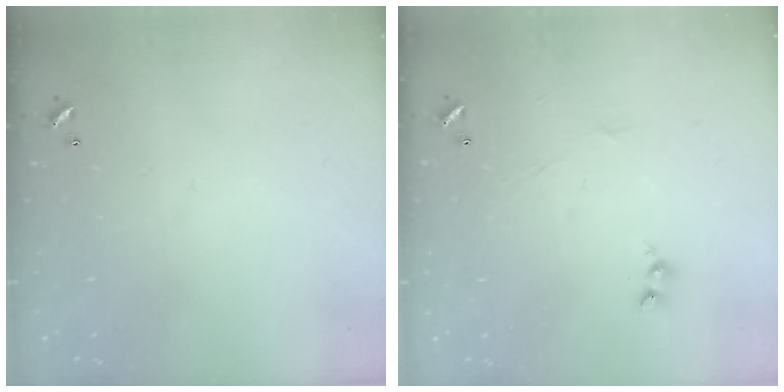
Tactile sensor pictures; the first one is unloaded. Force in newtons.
{"total": 1.7, "press": 1.6, "slide": 0.6}